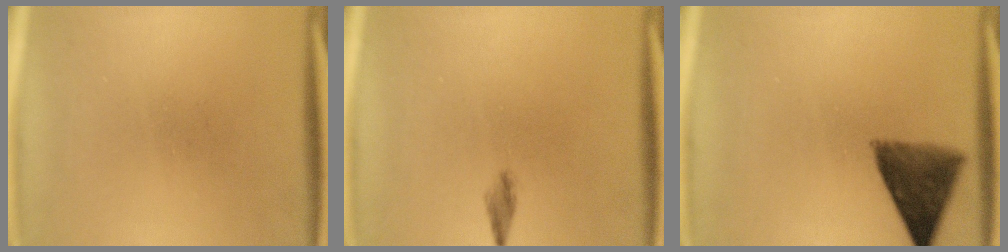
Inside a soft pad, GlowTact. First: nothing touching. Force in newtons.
{"total": 1.3}
{"total": 8.7}